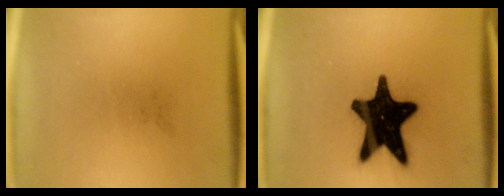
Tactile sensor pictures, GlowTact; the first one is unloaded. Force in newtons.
{"total": 19.8}